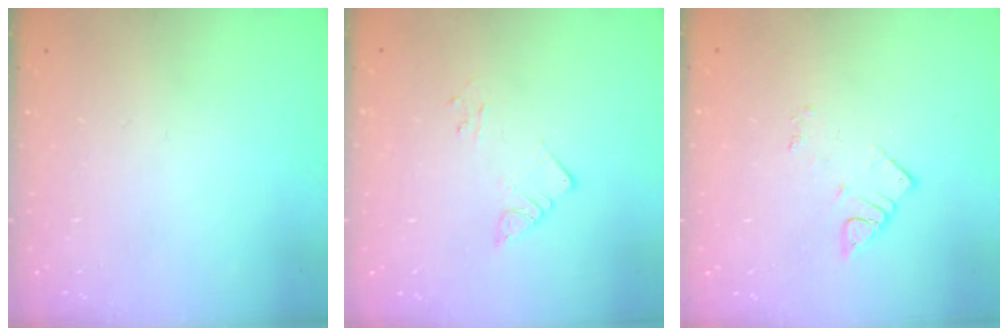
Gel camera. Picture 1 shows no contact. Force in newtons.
{"total": 2.2, "press": 2.2, "slide": 0.2}
{"total": 2.7, "press": 2.7, "slide": 0.4}